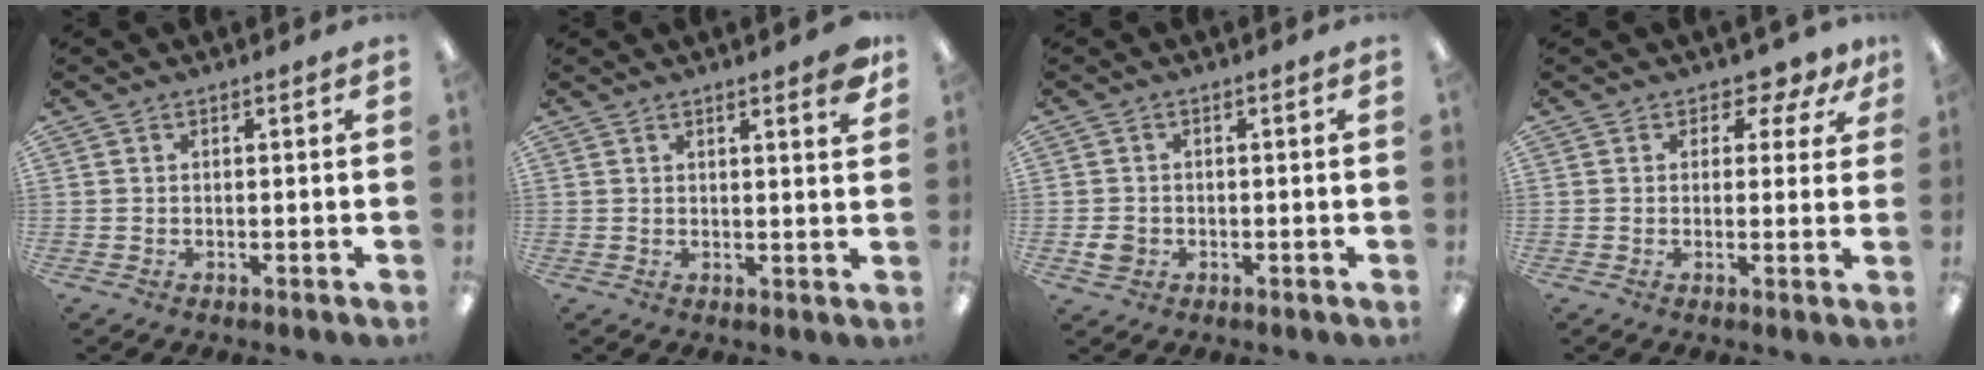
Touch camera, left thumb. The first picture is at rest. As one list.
[{"total": 4.5, "force": [3.4, 0.5, 2.9], "torque": [-0.041, -0.019, 0.054]}, {"total": 2.6, "force": [-0.5, 2.2, 1.2], "torque": [-0.011, 0.000, -0.008]}, {"total": 3.6, "force": [2.2, 2.6, 1.3], "torque": [-0.011, -0.012, 0.036]}]